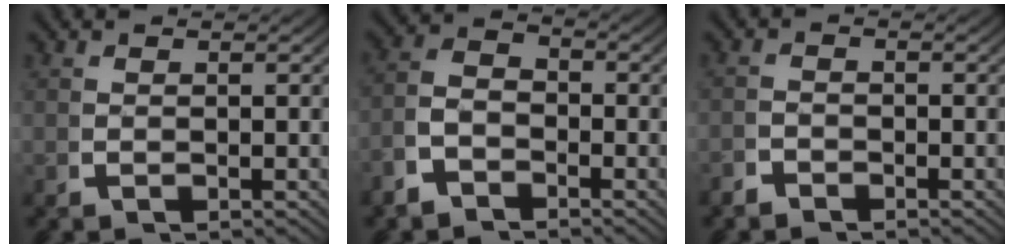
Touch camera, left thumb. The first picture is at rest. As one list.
[{"total": 4.0, "force": [-1.6, 2.8, 2.3], "torque": [-0.046, -0.014, -0.028]}, {"total": 1.5, "force": [-1.4, 0.5, 0.0], "torque": [0.005, -0.007, -0.029]}]